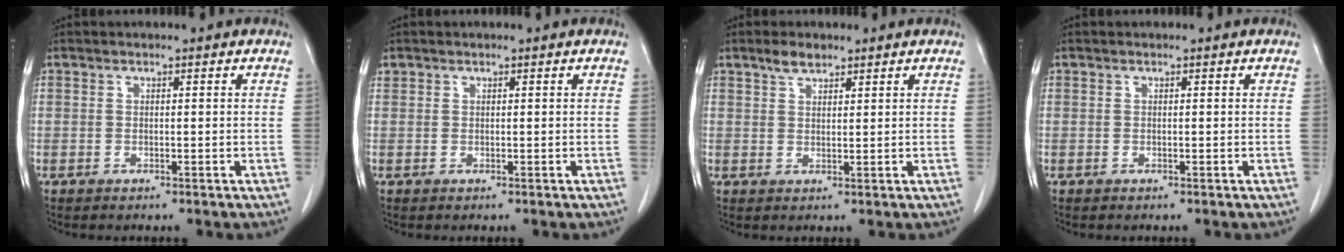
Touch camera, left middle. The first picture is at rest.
{"total": 0.6, "force": [0.4, 0.3, 0.0], "torque": [-0.001, 0.010, 0.008]}
{"total": 2.7, "force": [2.1, 1.0, 1.3], "torque": [-0.028, 0.004, 0.039]}
{"total": 0.0}